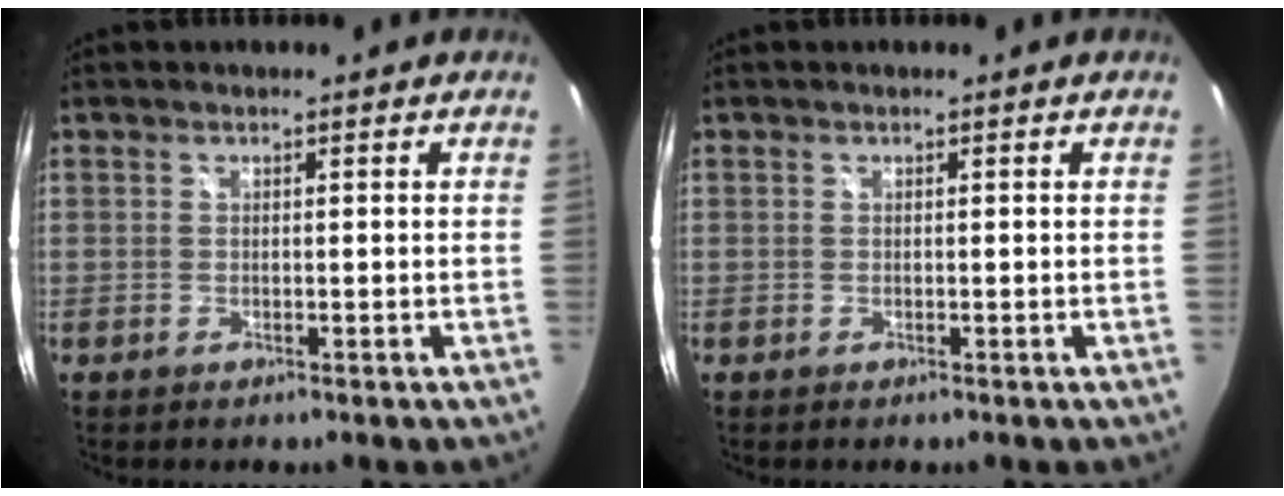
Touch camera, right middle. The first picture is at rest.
{"total": 0.0}